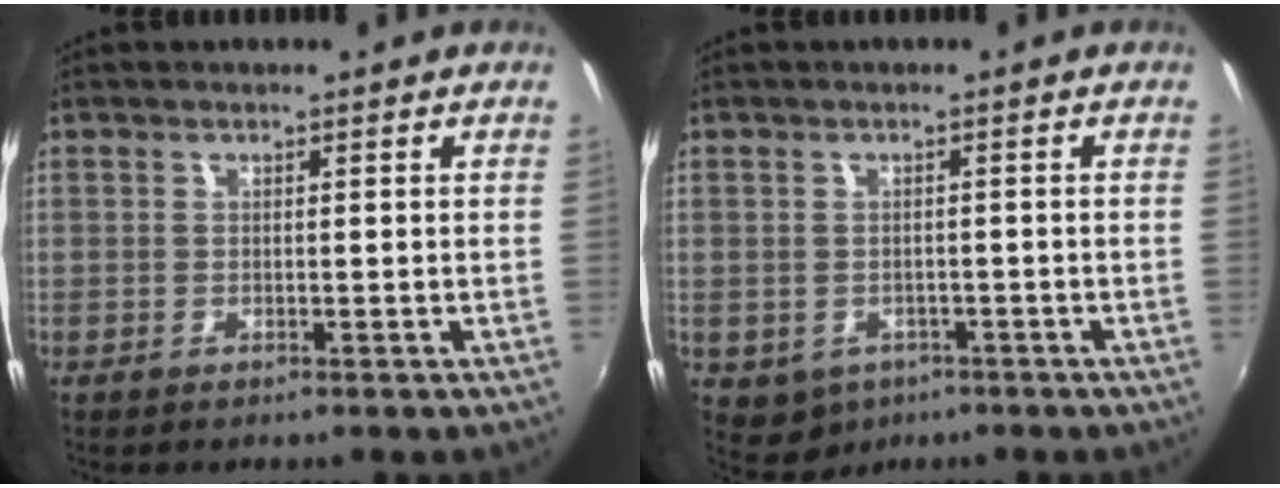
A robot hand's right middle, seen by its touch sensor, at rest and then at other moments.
{"total": 4.9, "force": [-2.3, 3.9, 1.8], "torque": [-0.042, -0.011, -0.023]}